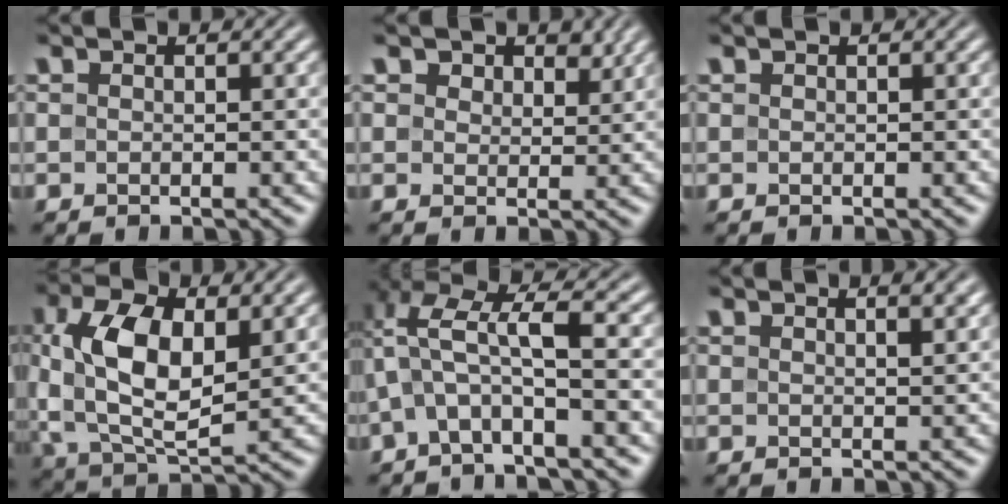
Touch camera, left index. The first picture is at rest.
{"total": 3.0, "force": [1.9, 1.9, 1.3], "torque": [-0.029, -0.008, 0.024]}
{"total": 0.0}
{"total": 9.4, "force": [1.3, 5.1, 7.8], "torque": [-0.166, 0.003, 0.022]}
{"total": 6.4, "force": [0.0, 2.0, 6.0], "torque": [-0.130, 0.021, -0.014]}
{"total": 1.6, "force": [1.0, 0.4, 1.2], "torque": [-0.011, 0.004, 0.010]}